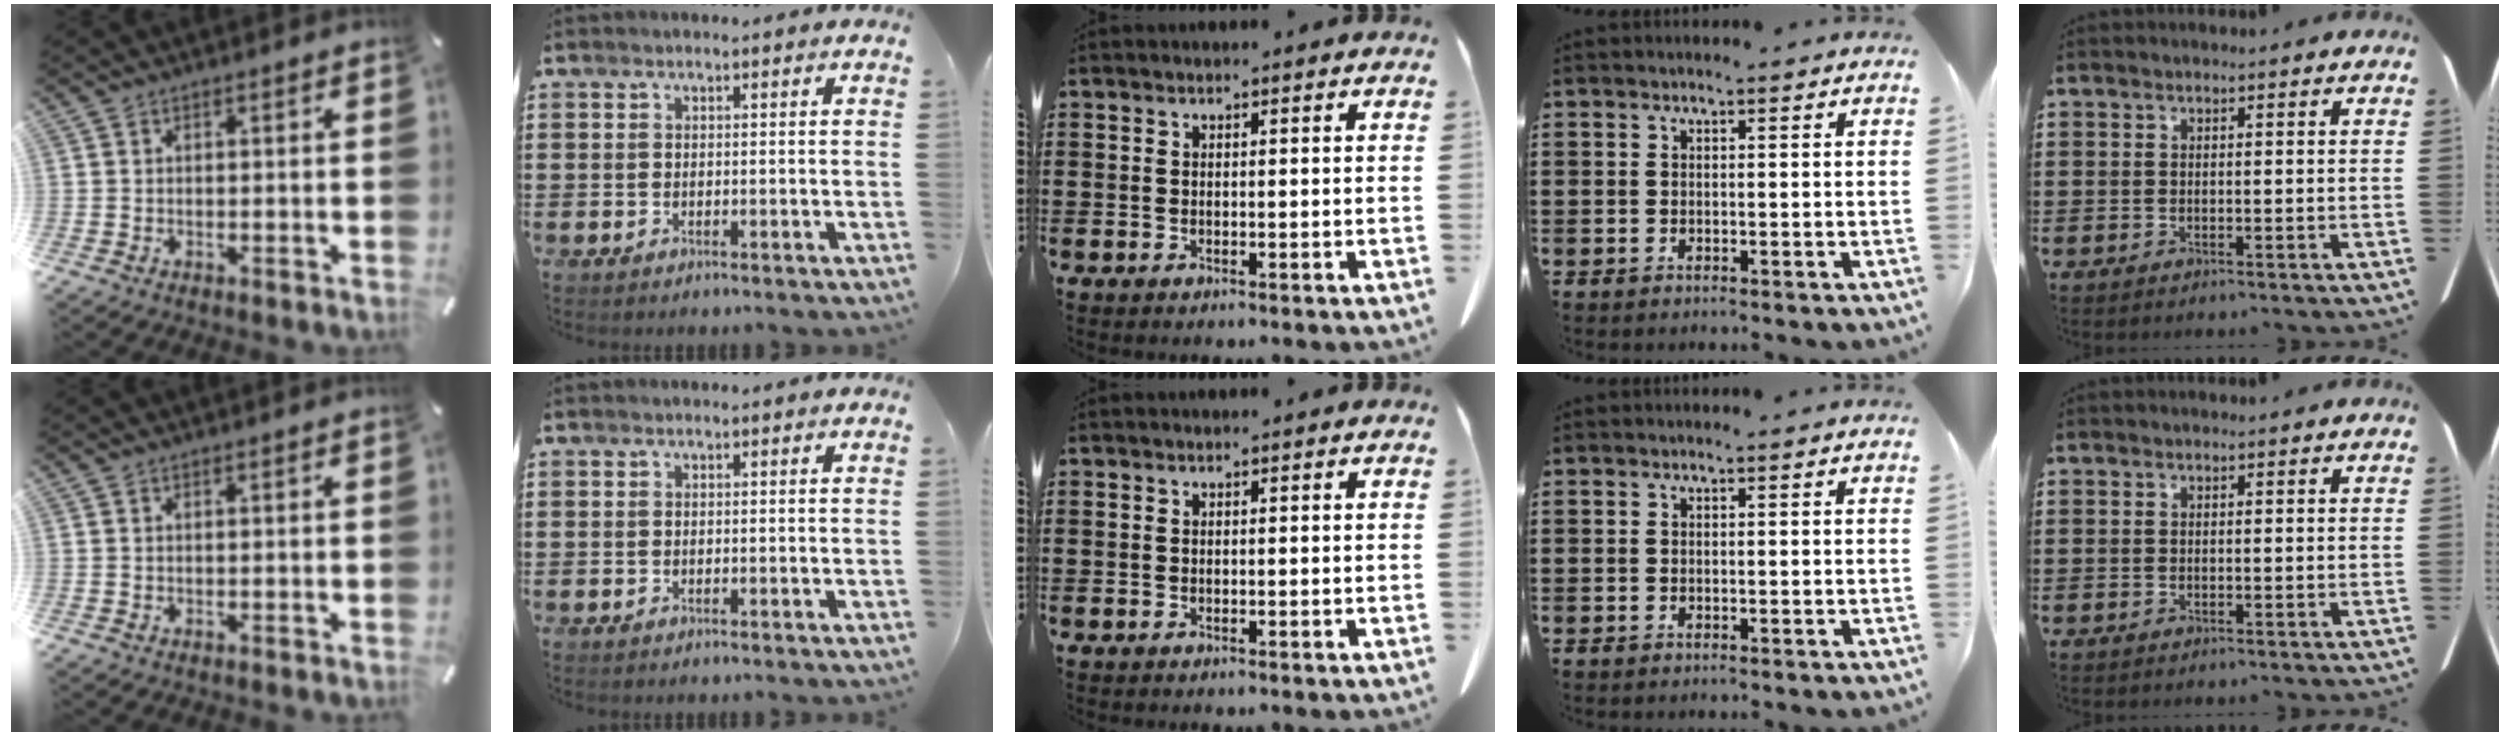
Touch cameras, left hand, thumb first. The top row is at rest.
{}